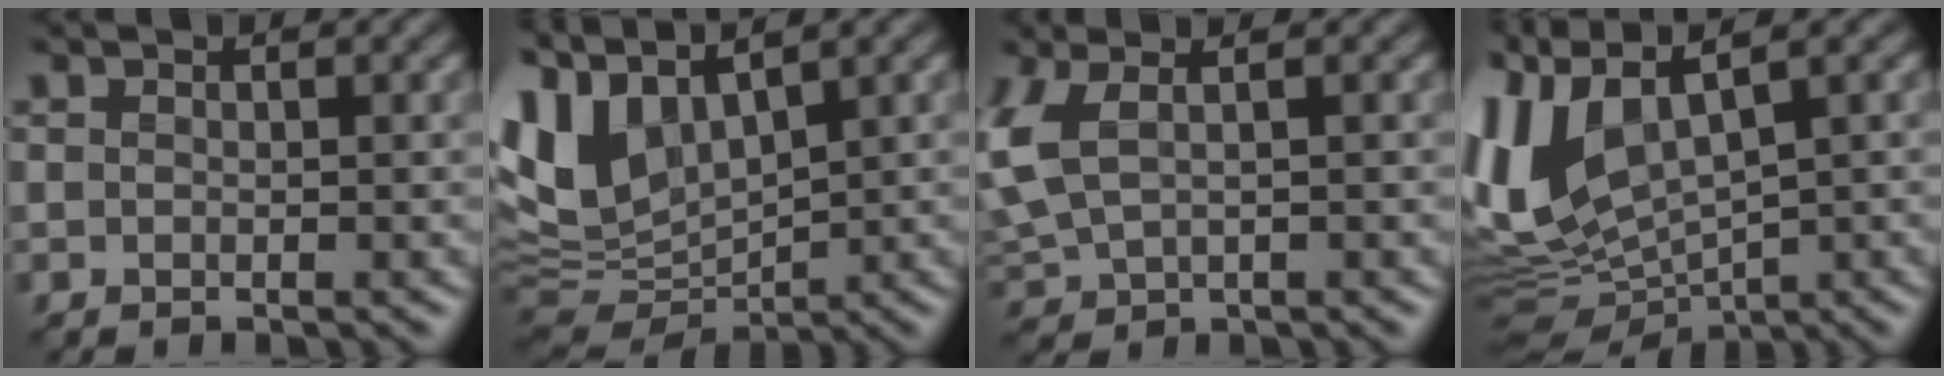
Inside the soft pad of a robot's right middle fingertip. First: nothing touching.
{"total": 7.2, "force": [3.2, 3.8, 5.2], "torque": [-0.123, 0.002, 0.060]}
{"total": 5.0, "force": [0.9, 2.6, 4.2], "torque": [-0.121, 0.004, 0.021]}
{"total": 9.4, "force": [2.0, 4.4, 8.1], "torque": [-0.199, -0.004, 0.046]}